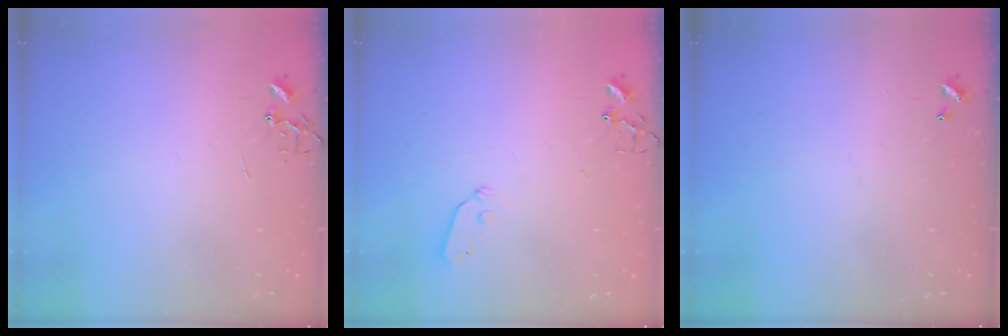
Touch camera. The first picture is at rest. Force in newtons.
{"total": 3.3, "press": 3.3, "slide": 0.4}
{"total": 0.0}